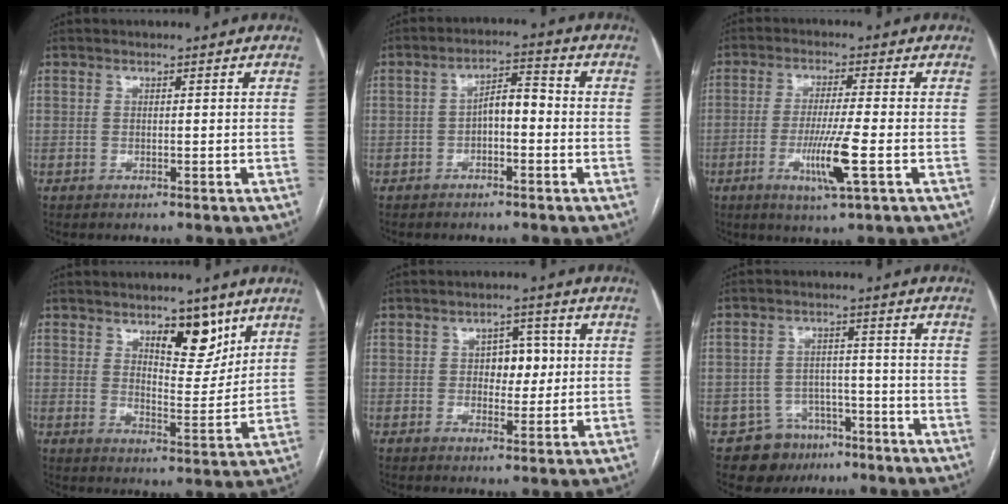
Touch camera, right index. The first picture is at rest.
{"total": 4.8, "force": [-0.9, 2.0, 4.2], "torque": [-0.071, 0.024, -0.016]}
{"total": 8.0, "force": [-2.5, -0.4, 7.6], "torque": [-0.143, -0.019, -0.046]}
{"total": 8.6, "force": [5.2, 3.3, 5.9], "torque": [-0.081, -0.009, 0.085]}
{"total": 5.0, "force": [0.6, 3.2, 3.9], "torque": [-0.046, 0.011, 0.012]}
{"total": 7.6, "force": [-4.9, 5.7, 0.7], "torque": [-0.007, 0.015, -0.069]}